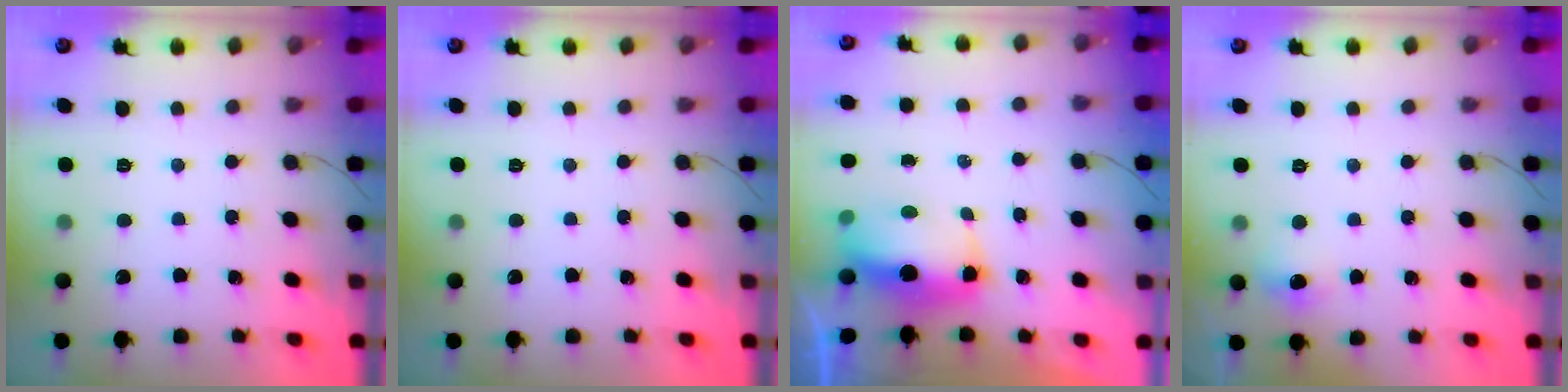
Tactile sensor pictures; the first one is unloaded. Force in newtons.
{"total": 0.0}
{"total": 8.5, "press": 8.4, "slide": 1.0}
{"total": 8.3, "press": 4.8, "slide": 6.8}